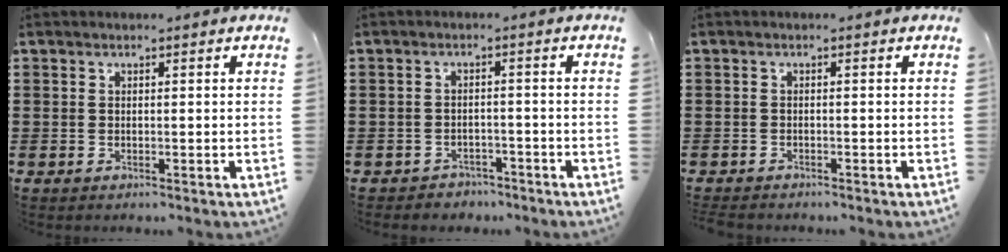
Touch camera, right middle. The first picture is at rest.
{"total": 1.9, "force": [-1.8, 0.5, -0.2], "torque": [-0.004, 0.002, -0.041]}
{"total": 0.8, "force": [-0.8, 0.1, 0.1], "torque": [-0.004, -0.001, -0.016]}